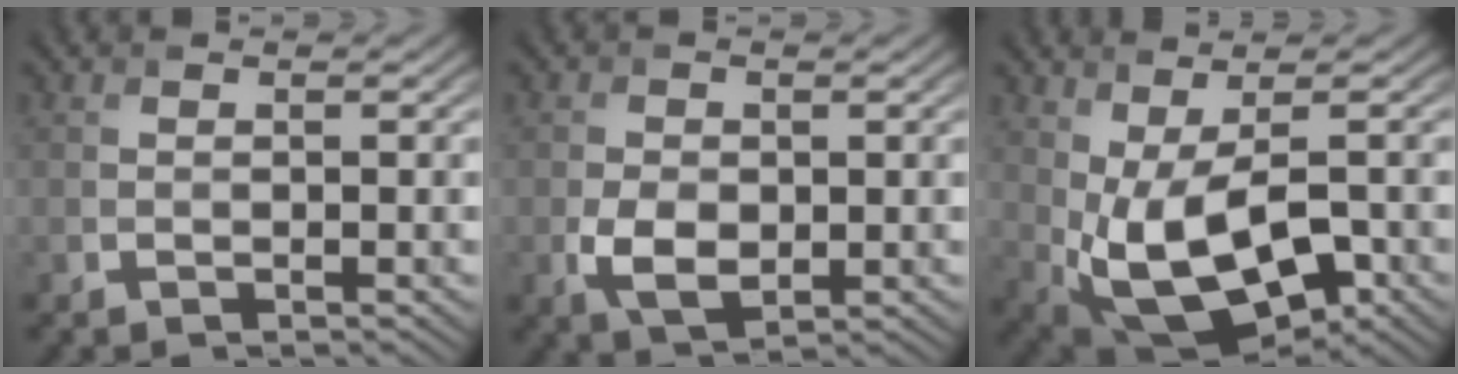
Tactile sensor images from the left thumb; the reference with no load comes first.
{"total": 4.3, "force": [-0.7, 3.0, 3.1], "torque": [-0.070, -0.012, -0.011]}
{"total": 10.8, "force": [-1.7, 5.4, 9.2], "torque": [-0.191, -0.017, -0.017]}